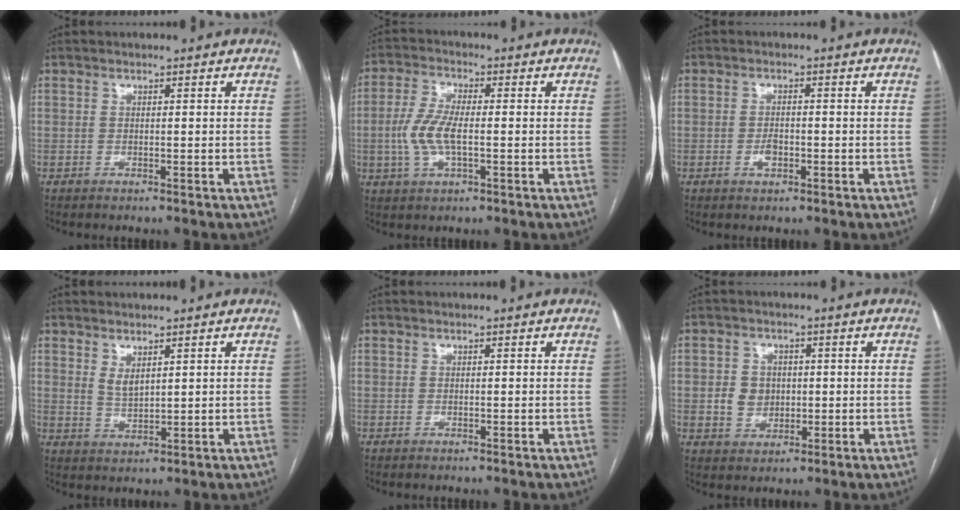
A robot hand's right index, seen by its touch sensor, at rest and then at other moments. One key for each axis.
{"total": 7.0, "fx": -0.9, "fy": 2.5, "fz": 6.5, "tx": -0.150, "ty": 0.003, "tz": -0.018}
{"total": 2.5, "fx": -0.8, "fy": 1.2, "fz": 2.0, "tx": -0.039, "ty": 0.002, "tz": -0.013}
{"total": 2.7, "fx": 1.6, "fy": 1.2, "fz": 1.9, "tx": -0.038, "ty": -0.006, "tz": 0.039}
{"total": 0.0}
{"total": 4.6, "fx": 0.1, "fy": 4.1, "fz": 2.1, "tx": -0.037, "ty": 0.011, "tz": 0.011}